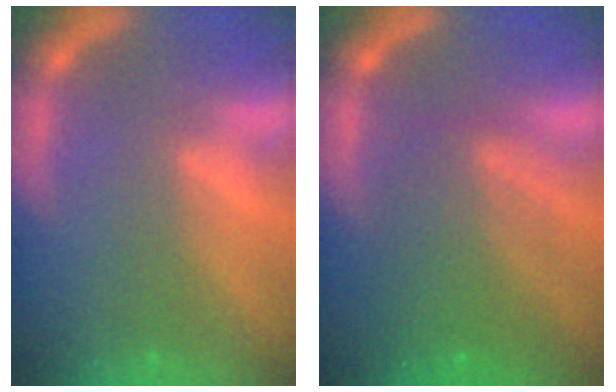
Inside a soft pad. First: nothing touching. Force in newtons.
{"total": 6.6}